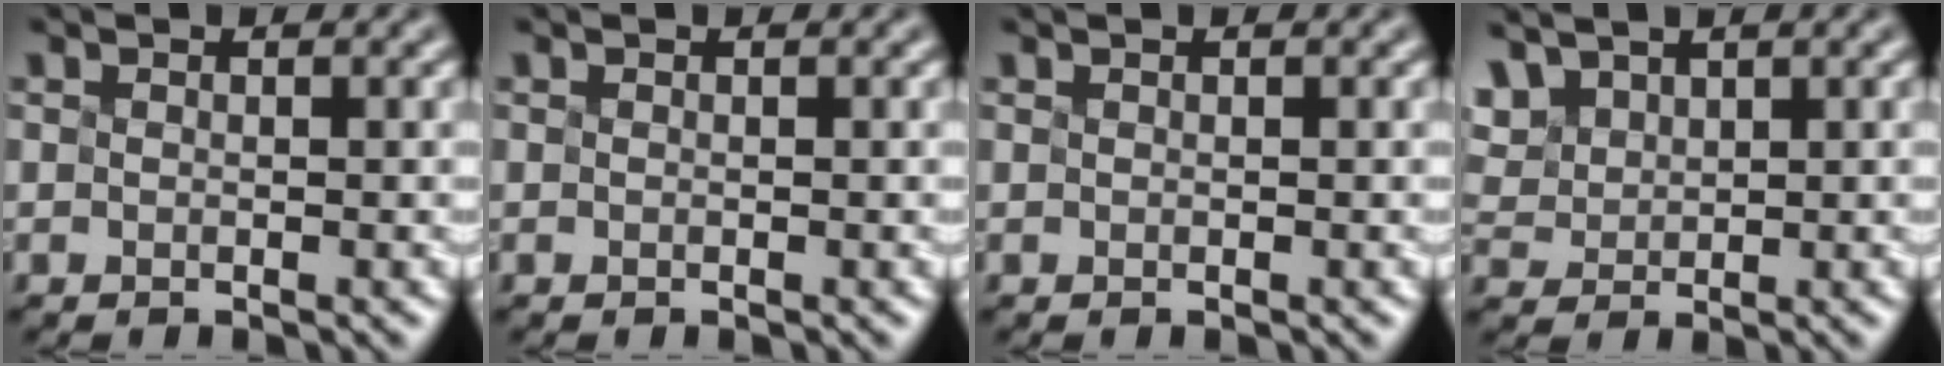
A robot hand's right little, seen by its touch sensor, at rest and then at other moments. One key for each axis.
{"total": 0.0}
{"total": 0.9, "fx": 0.5, "fy": 0.5, "fz": 0.5, "tx": -0.003, "ty": 0.011, "tz": 0.005}
{"total": 2.0, "fx": 1.8, "fy": 0.8, "fz": 0.3, "tx": -0.032, "ty": 0.013, "tz": 0.064}